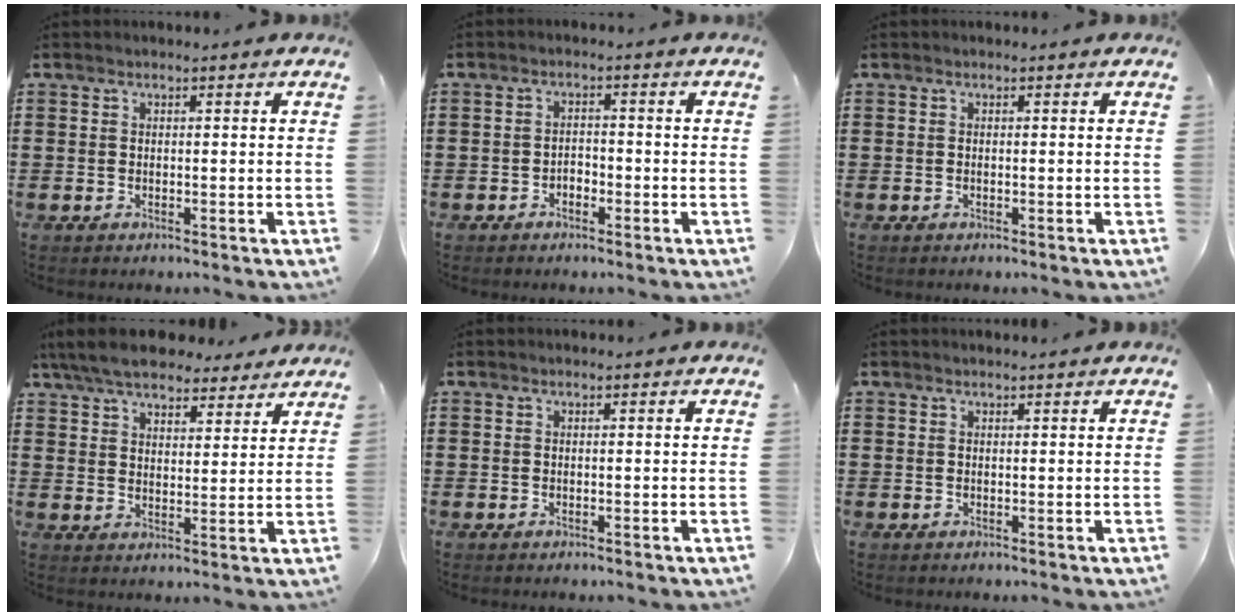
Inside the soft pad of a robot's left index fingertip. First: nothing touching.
{"total": 1.6, "force": [-1.2, 0.8, 0.7], "torque": [-0.018, 0.001, -0.027]}
{"total": 0.0}
{"total": 7.3, "force": [6.5, 1.9, 2.6], "torque": [-0.075, -0.014, 0.121]}
{"total": 0.0}
{"total": 0.5, "force": [0.5, 0.1, 0.0], "torque": [-0.003, 0.000, 0.010]}